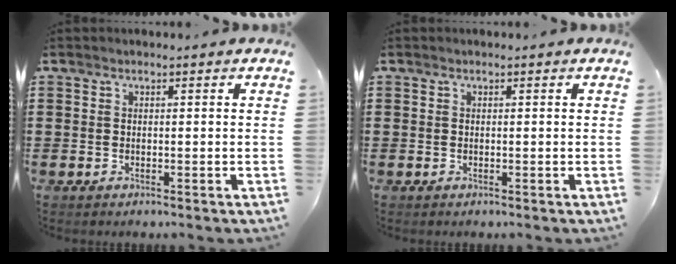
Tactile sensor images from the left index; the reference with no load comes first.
{"total": 0.0}